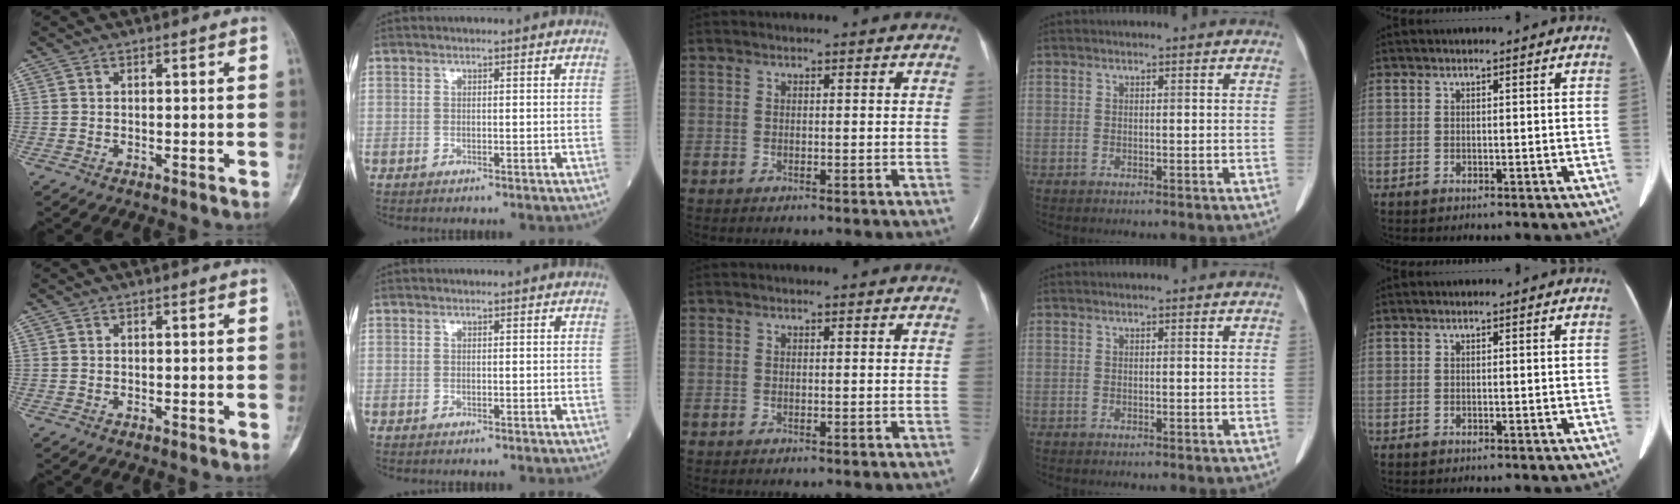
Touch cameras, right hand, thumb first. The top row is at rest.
{}